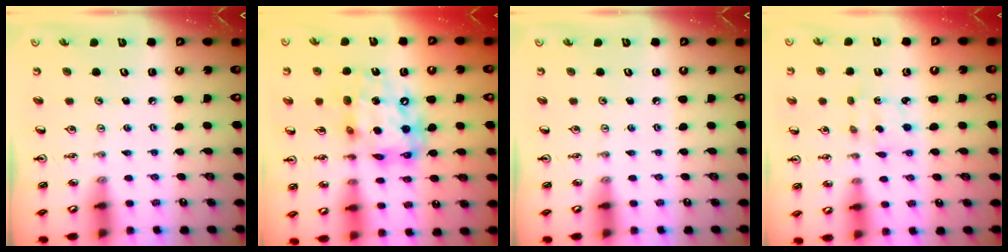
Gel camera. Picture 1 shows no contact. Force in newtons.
{"total": 15.4, "press": 15.4, "slide": 1.2}
{"total": 0.0}
{"total": 2.9, "press": 2.8, "slide": 0.6}